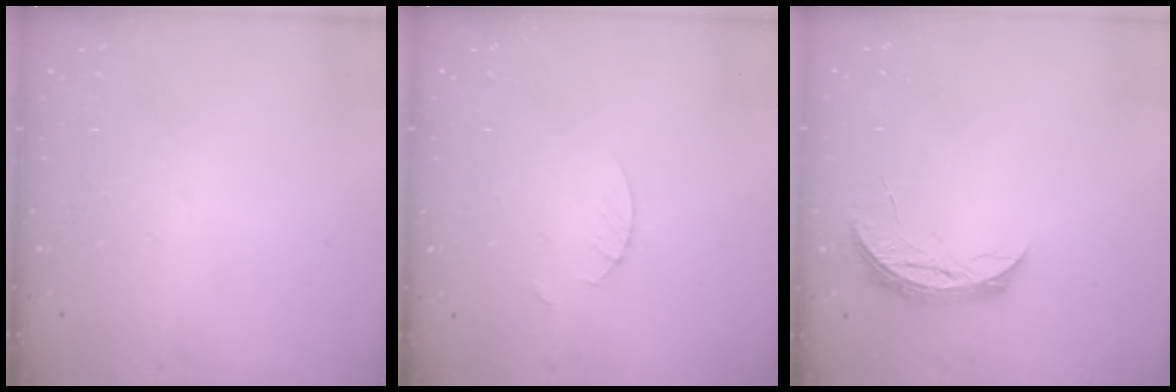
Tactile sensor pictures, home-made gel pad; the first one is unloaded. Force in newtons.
{"total": 1.8, "press": 1.8, "slide": 0.2}
{"total": 5.6, "press": 5.6, "slide": 0.6}